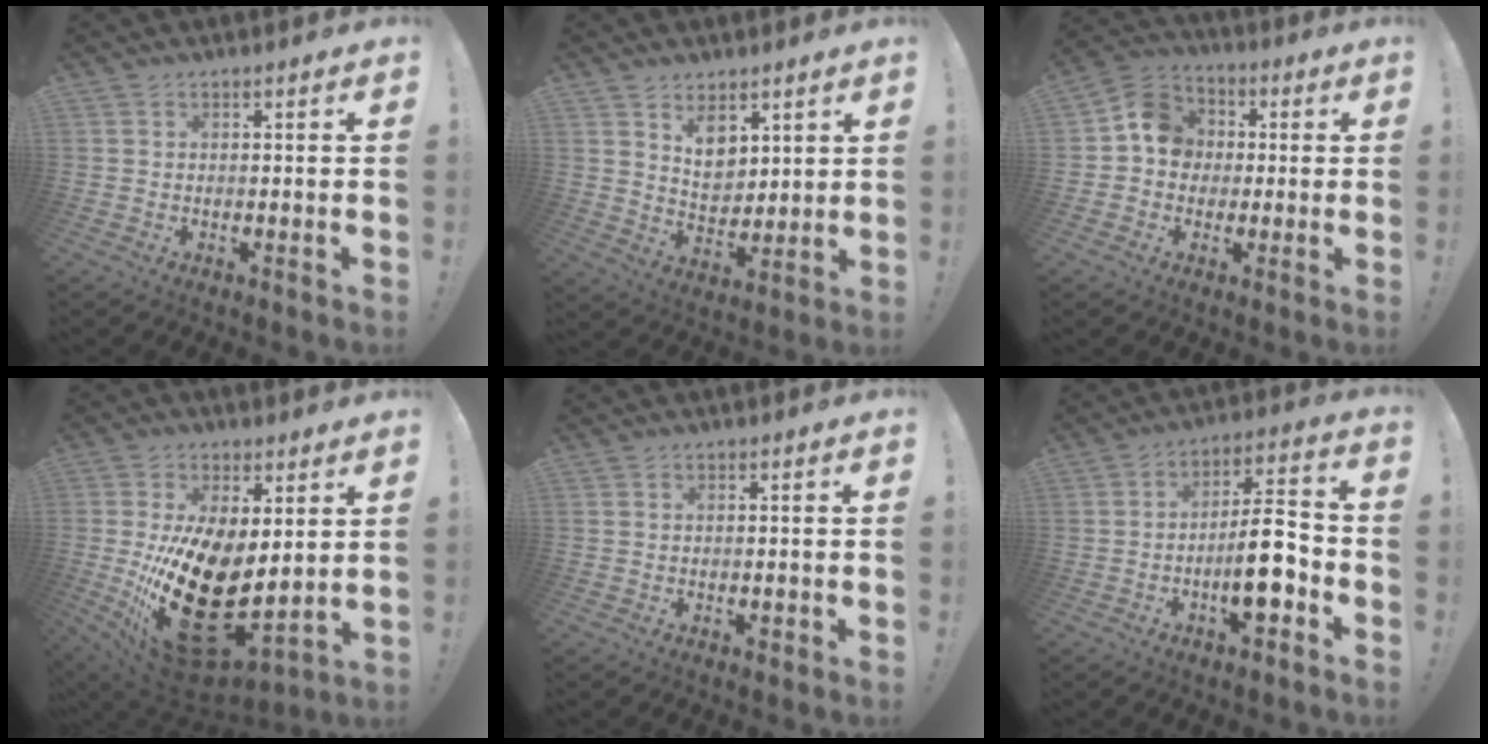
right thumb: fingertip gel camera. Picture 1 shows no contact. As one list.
[{"total": 8.6, "force": [4.9, 6.1, 3.7], "torque": [-0.057, -0.032, 0.096]}, {"total": 11.0, "force": [0.6, 9.8, 5.0], "torque": [-0.061, 0.020, 0.018]}, {"total": 24.8, "force": [-2.1, 14.0, 20.4], "torque": [-0.386, -0.009, -0.009]}, {"total": 0.8, "force": [-0.4, 0.5, 0.5], "torque": [-0.006, 0.000, -0.006]}, {"total": 13.5, "force": [-4.7, 5.0, 11.7], "torque": [-0.191, 0.024, -0.078]}]